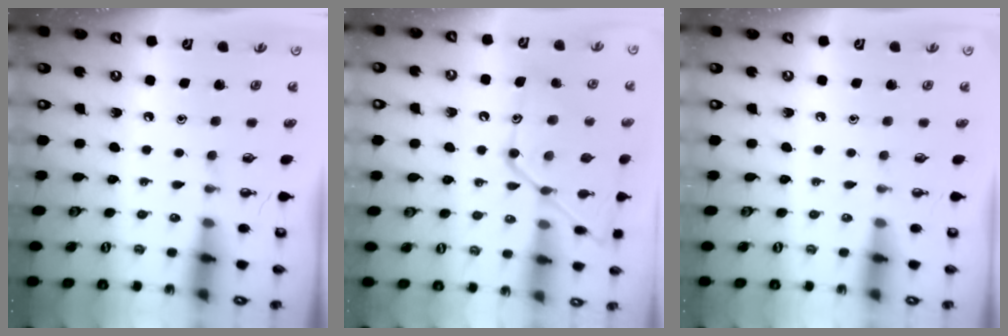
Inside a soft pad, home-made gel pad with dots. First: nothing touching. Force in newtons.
{"total": 18.7, "press": 18.6, "slide": 1.6}
{"total": 0.0}